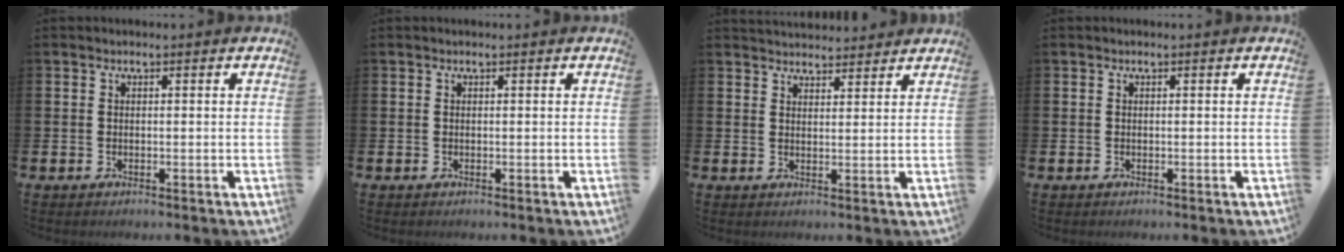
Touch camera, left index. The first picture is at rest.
{"total": 0.0}
{"total": 3.3, "force": [3.2, 0.8, -0.1], "torque": [-0.001, -0.014, 0.059]}
{"total": 0.0}